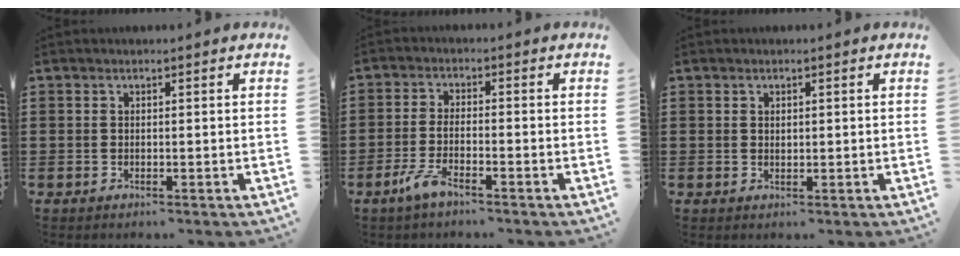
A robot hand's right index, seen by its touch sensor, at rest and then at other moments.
{"total": 3.6, "force": [-2.5, 0.3, 2.6], "torque": [-0.065, -0.010, -0.051]}
{"total": 0.7, "force": [0.3, 0.5, 0.4], "torque": [-0.009, 0.003, 0.007]}